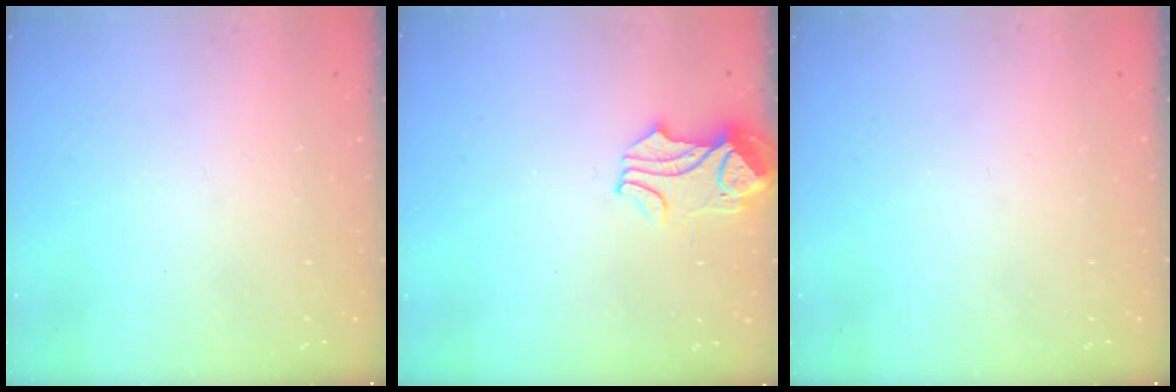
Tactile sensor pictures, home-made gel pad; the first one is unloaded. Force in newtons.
{"total": 1.7, "press": 1.2, "slide": 1.1}
{"total": 0.0}